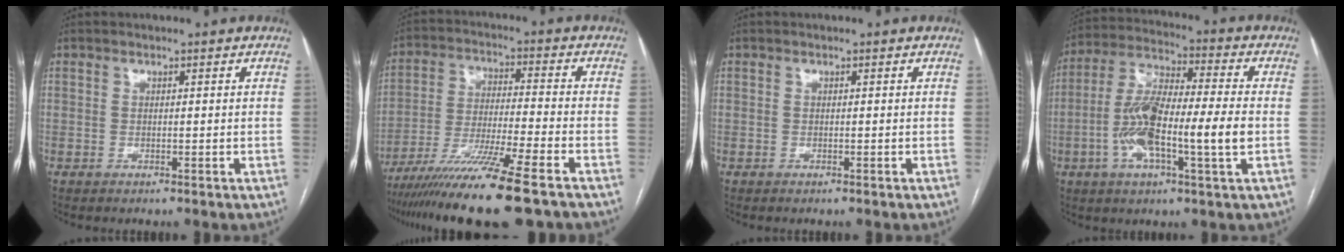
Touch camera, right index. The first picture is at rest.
{"total": 15.6, "force": [-11.5, -0.8, 10.5], "torque": [-0.197, -0.046, -0.198]}
{"total": 0.0}
{"total": 14.5, "force": [-2.9, 1.8, 14.1], "torque": [-0.278, 0.008, -0.057]}